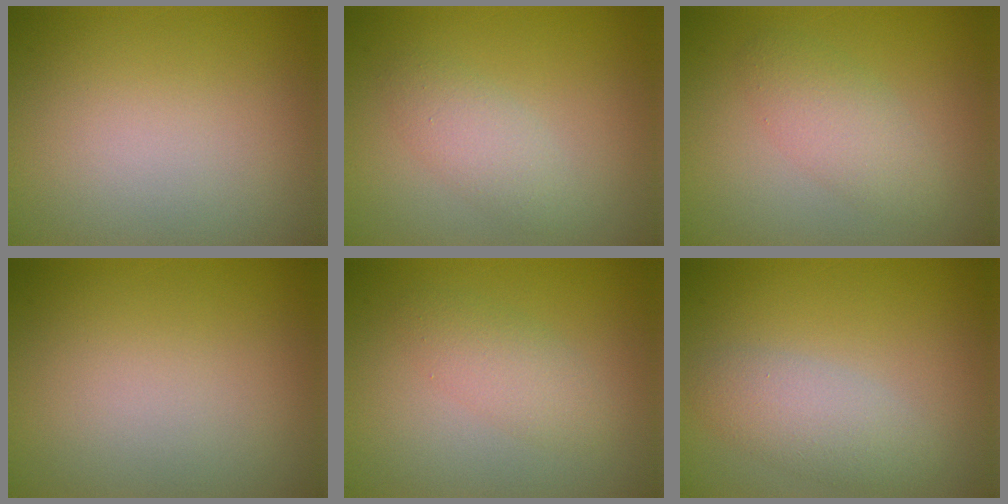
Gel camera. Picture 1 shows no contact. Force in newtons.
{"total": 2.3, "press": 2.3, "slide": 0.2}
{"total": 2.8, "press": 2.8, "slide": 0.2}
{"total": 0.0}
{"total": 2.4, "press": 2.4, "slide": 0.1}
{"total": 3.1, "press": 3.1, "slide": 0.2}